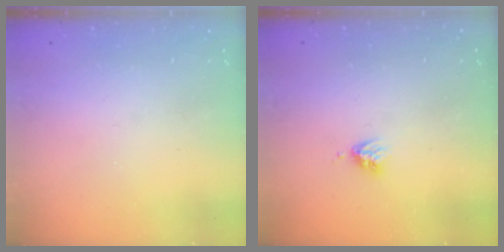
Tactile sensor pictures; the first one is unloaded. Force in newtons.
{"total": 3.2, "press": 3.2, "slide": 0.3}